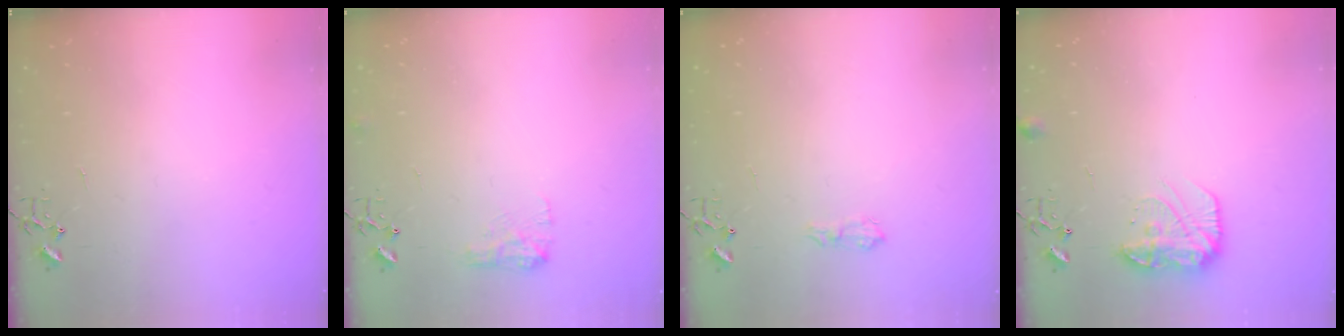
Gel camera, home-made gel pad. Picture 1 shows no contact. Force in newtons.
{"total": 8.3, "press": 8.2, "slide": 0.3}
{"total": 7.0, "press": 6.9, "slide": 0.9}
{"total": 12.8, "press": 12.8, "slide": 0.7}